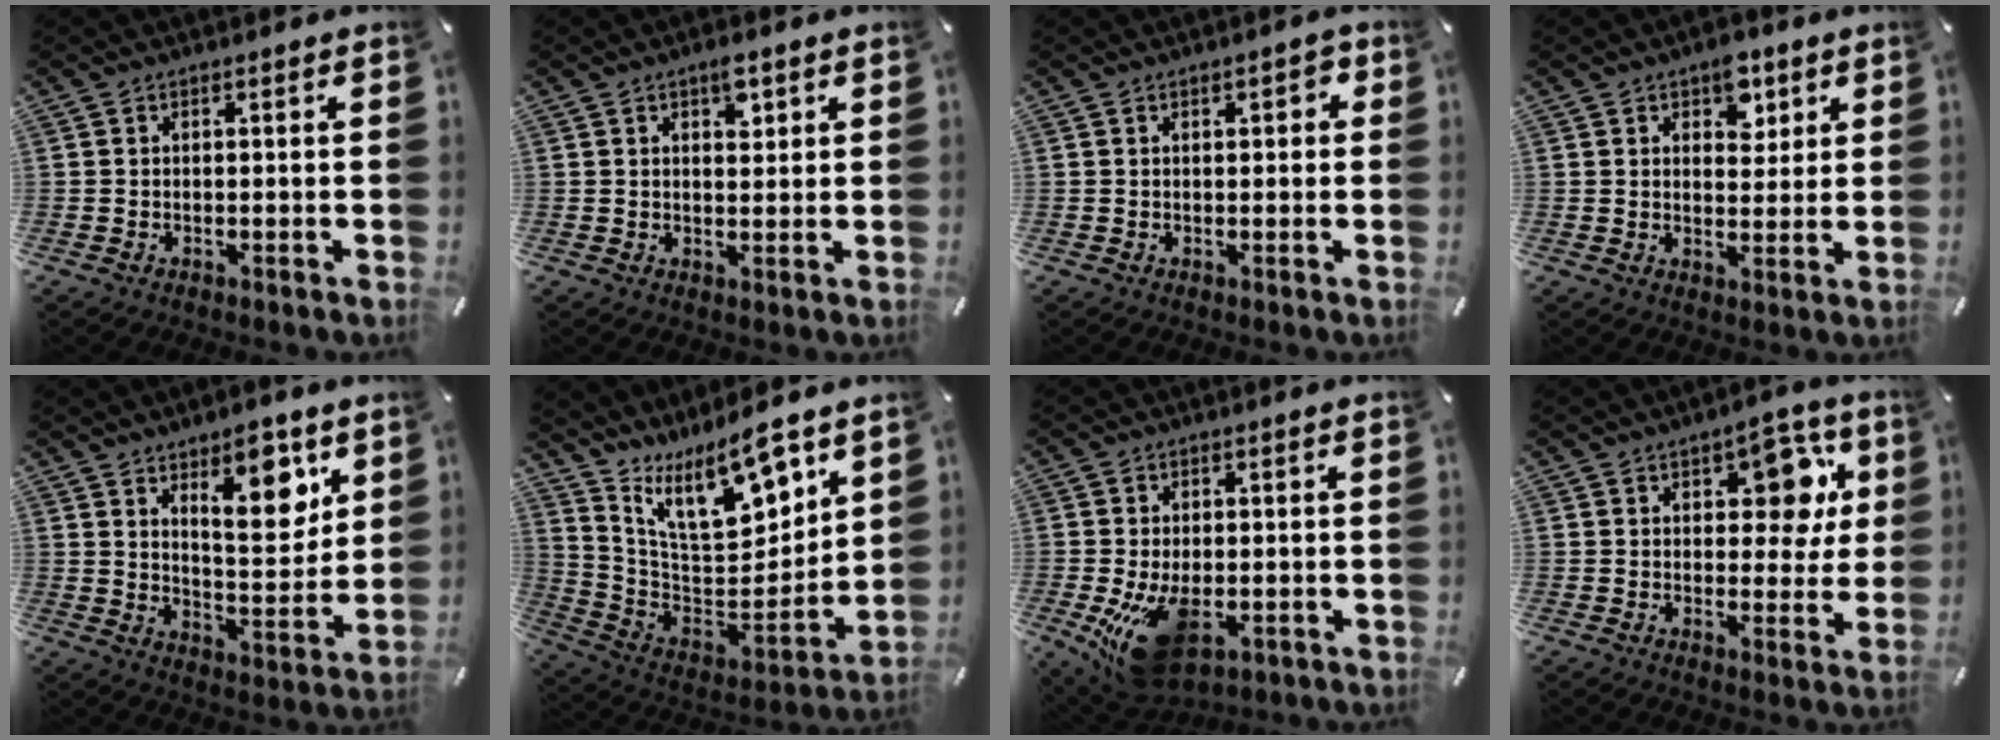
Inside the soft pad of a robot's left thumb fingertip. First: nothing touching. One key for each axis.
{"total": 4.0, "fx": 2.1, "fy": 2.0, "fz": 2.7, "tx": -0.028, "ty": -0.009, "tz": 0.029}
{"total": 2.0, "fx": 0.5, "fy": 1.1, "fz": 1.6, "tx": -0.023, "ty": 0.003, "tz": 0.006}
{"total": 6.7, "fx": 3.7, "fy": 4.4, "fz": 3.5, "tx": -0.024, "ty": -0.014, "tz": 0.058}
{"total": 12.0, "fx": 7.5, "fy": 5.3, "fz": 7.7, "tx": -0.089, "ty": -0.052, "tz": 0.125}
{"total": 16.9, "fx": 12.6, "fy": 6.9, "fz": 9.0, "tx": -0.151, "ty": -0.107, "tz": 0.224}
{"total": 11.4, "fx": -3.0, "fy": 6.3, "fz": 9.0, "tx": -0.183, "ty": -0.003, "tz": -0.046}
{"total": 10.9, "fx": 4.3, "fy": 6.7, "fz": 7.4, "tx": -0.083, "ty": -0.017, "tz": 0.070}